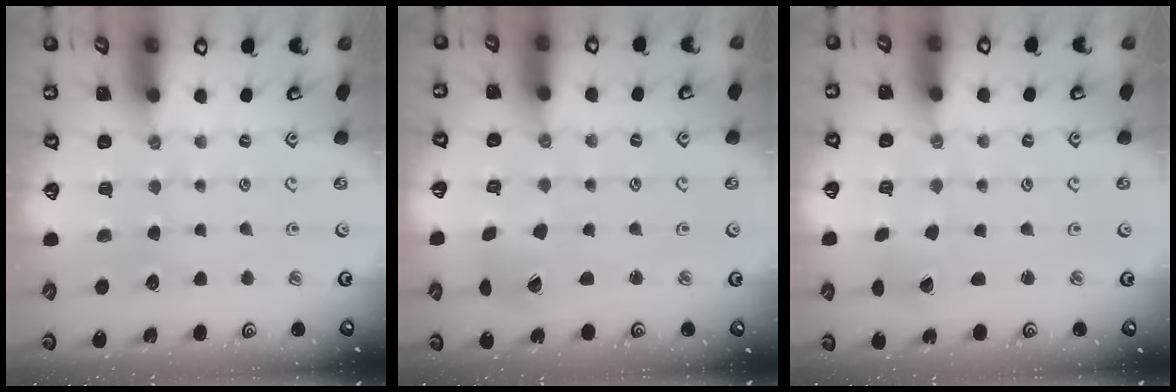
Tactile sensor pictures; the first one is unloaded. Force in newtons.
{"total": 3.0, "press": 2.9, "slide": 0.5}
{"total": 1.3, "press": 1.3, "slide": 0.1}